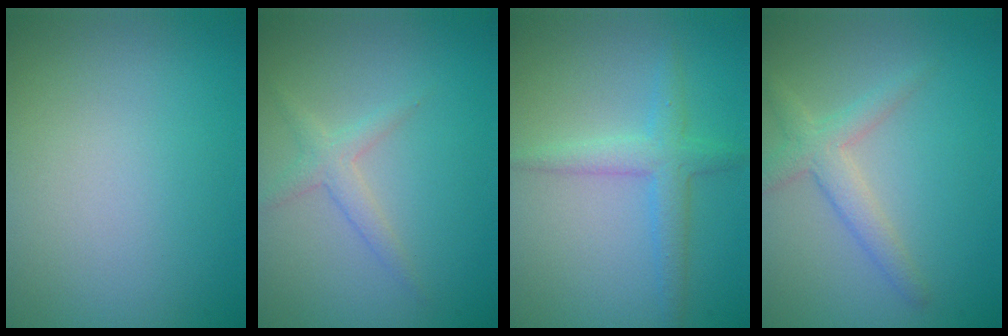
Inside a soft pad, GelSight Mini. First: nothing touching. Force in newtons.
{"total": 1.8, "press": 1.8, "slide": 0.1}
{"total": 2.7, "press": 2.7, "slide": 0.1}
{"total": 2.8, "press": 2.8, "slide": 0.2}